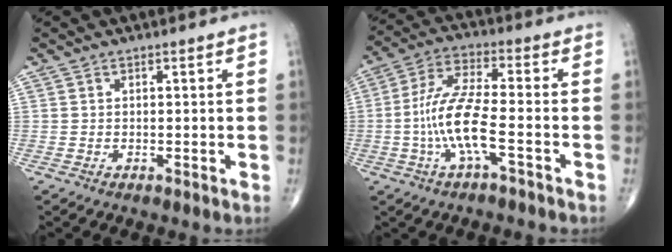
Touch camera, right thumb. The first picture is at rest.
{"total": 11.2, "force": [-3.1, 2.6, 10.4], "torque": [-0.235, 0.033, -0.060]}